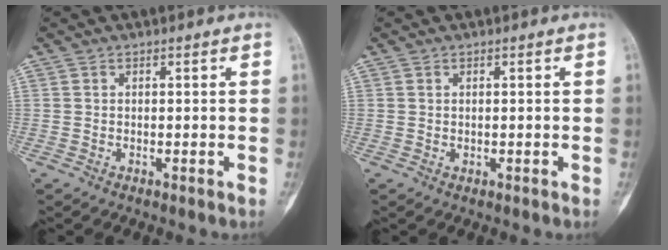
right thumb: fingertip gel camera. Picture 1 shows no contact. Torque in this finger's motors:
{"motor_torque": [-0.25, 0.27, -0.37, 0.20, -0.11]}